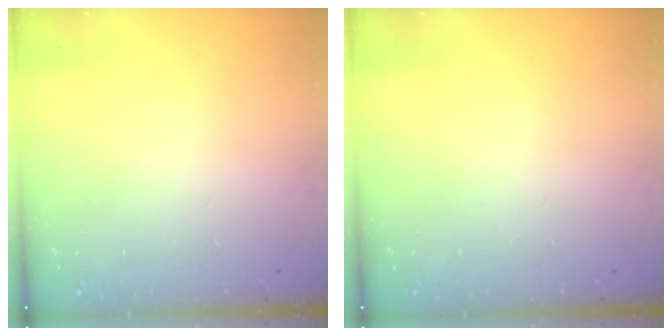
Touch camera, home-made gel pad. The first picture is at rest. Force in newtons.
{"total": 0.0}